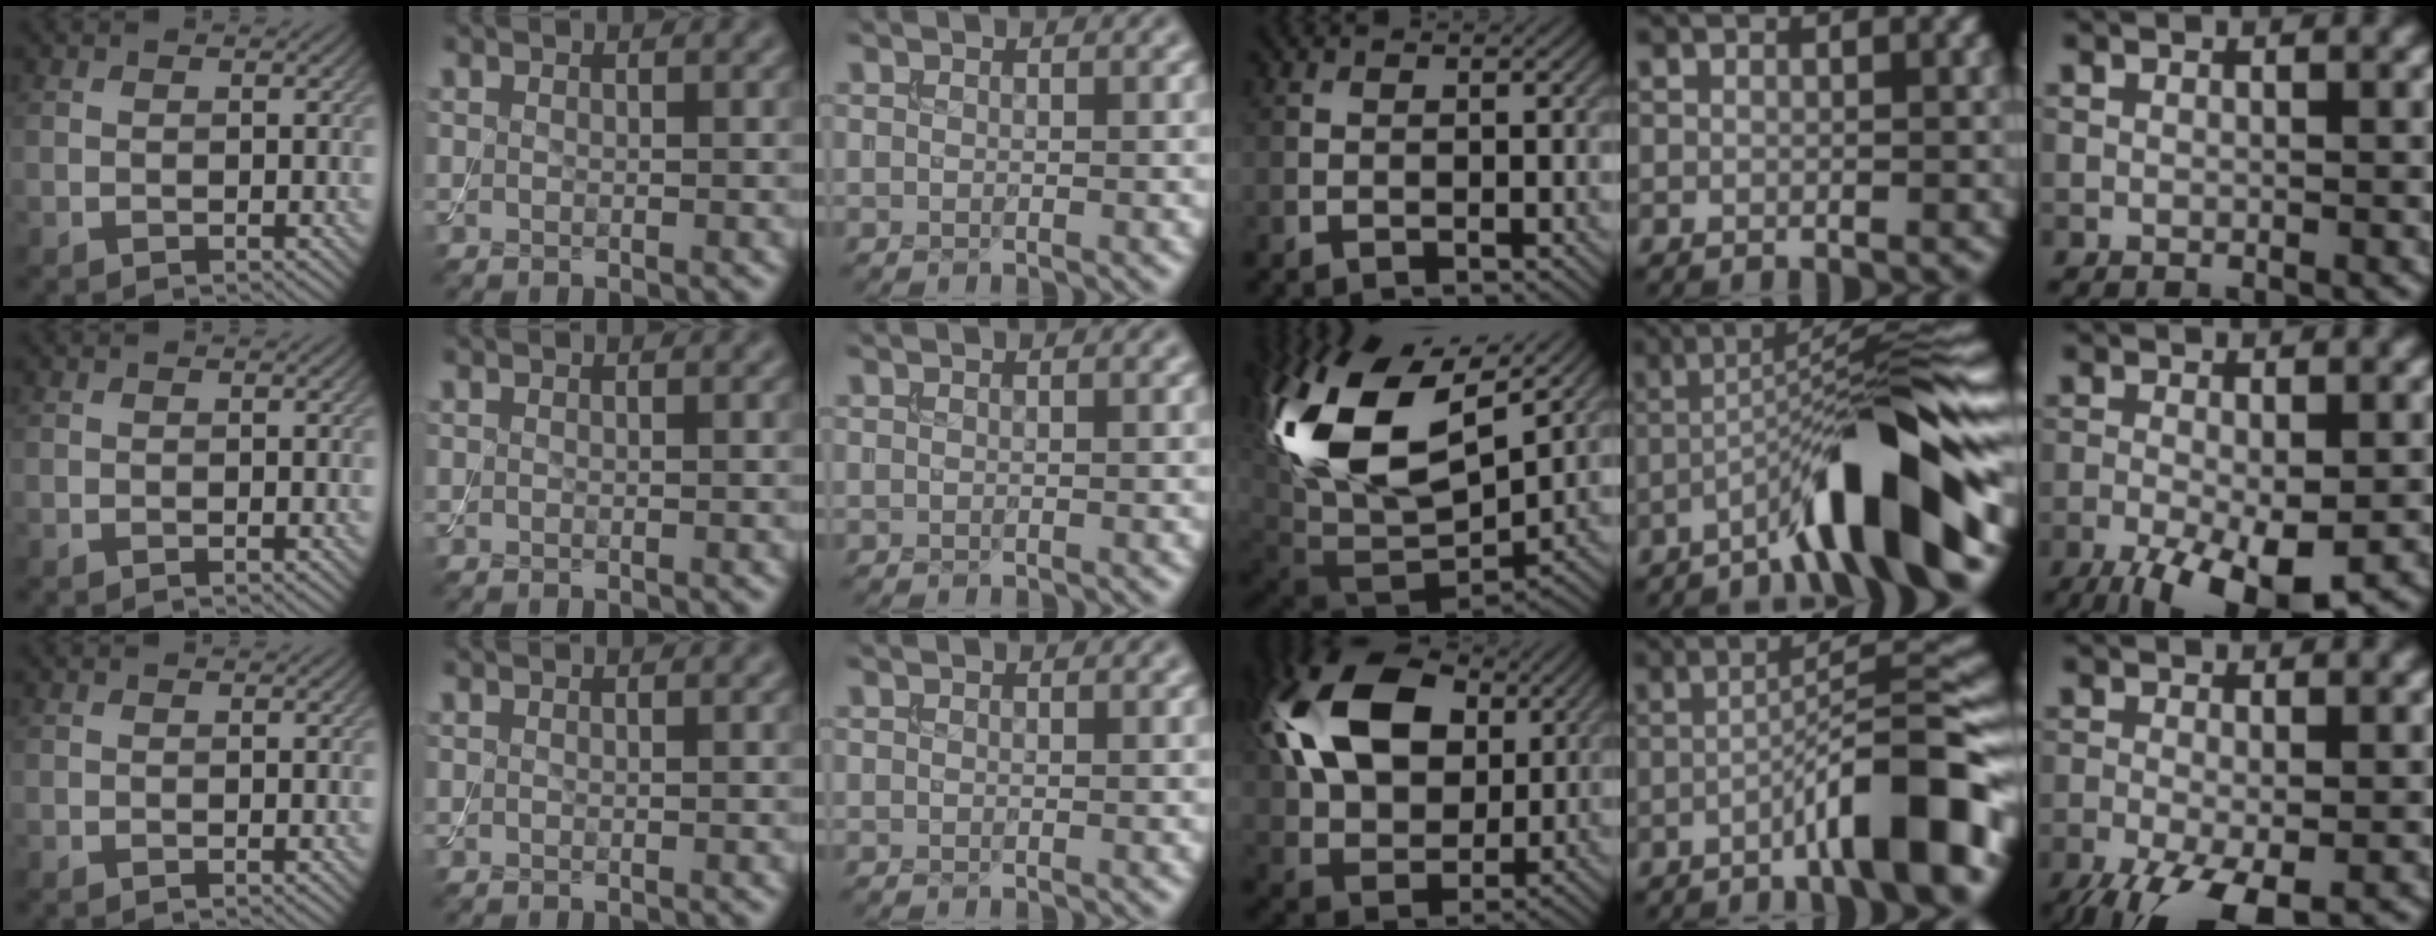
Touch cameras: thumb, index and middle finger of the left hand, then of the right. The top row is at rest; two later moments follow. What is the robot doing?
{"motion": "assemble", "object": "toy tower of hanoi"}